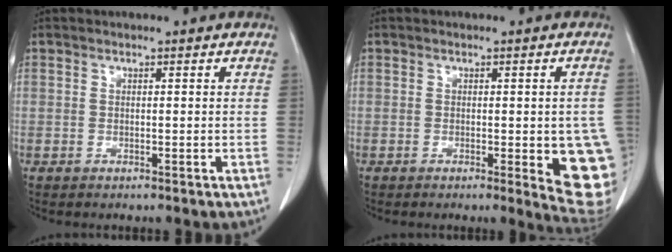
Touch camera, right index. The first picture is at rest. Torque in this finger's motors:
{"motor_torque": [0.56, -0.09, 0.55, 0.05]}